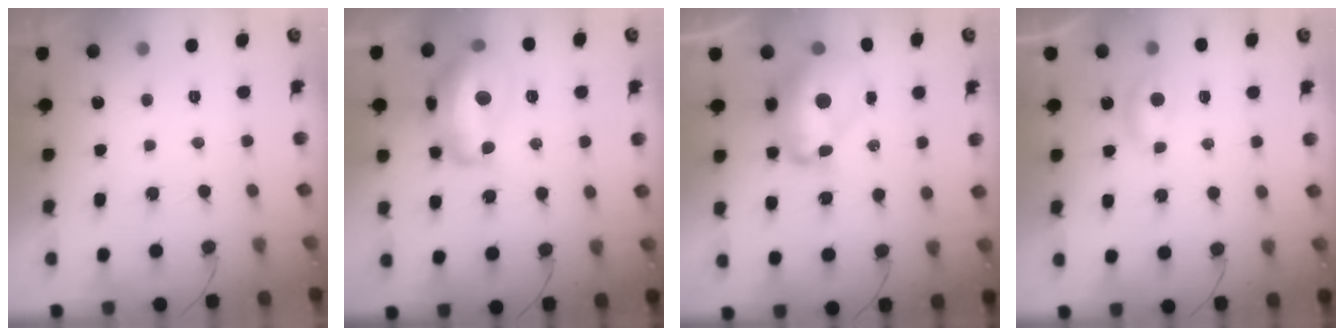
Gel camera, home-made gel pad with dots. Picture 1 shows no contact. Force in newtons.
{"total": 16.2, "press": 16.2, "slide": 1.0}
{"total": 14.1, "press": 14.1, "slide": 1.1}
{"total": 4.2, "press": 4.1, "slide": 0.6}